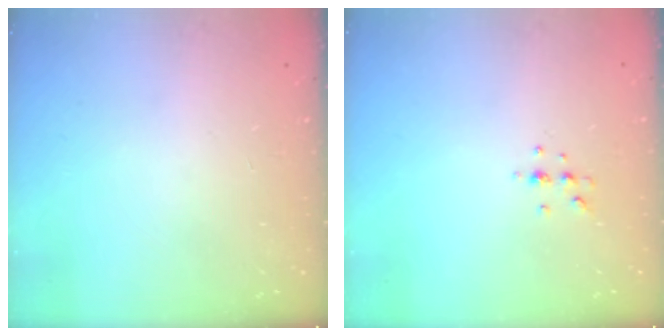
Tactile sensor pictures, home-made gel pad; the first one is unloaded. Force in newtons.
{"total": 3.8, "press": 3.8, "slide": 0.7}